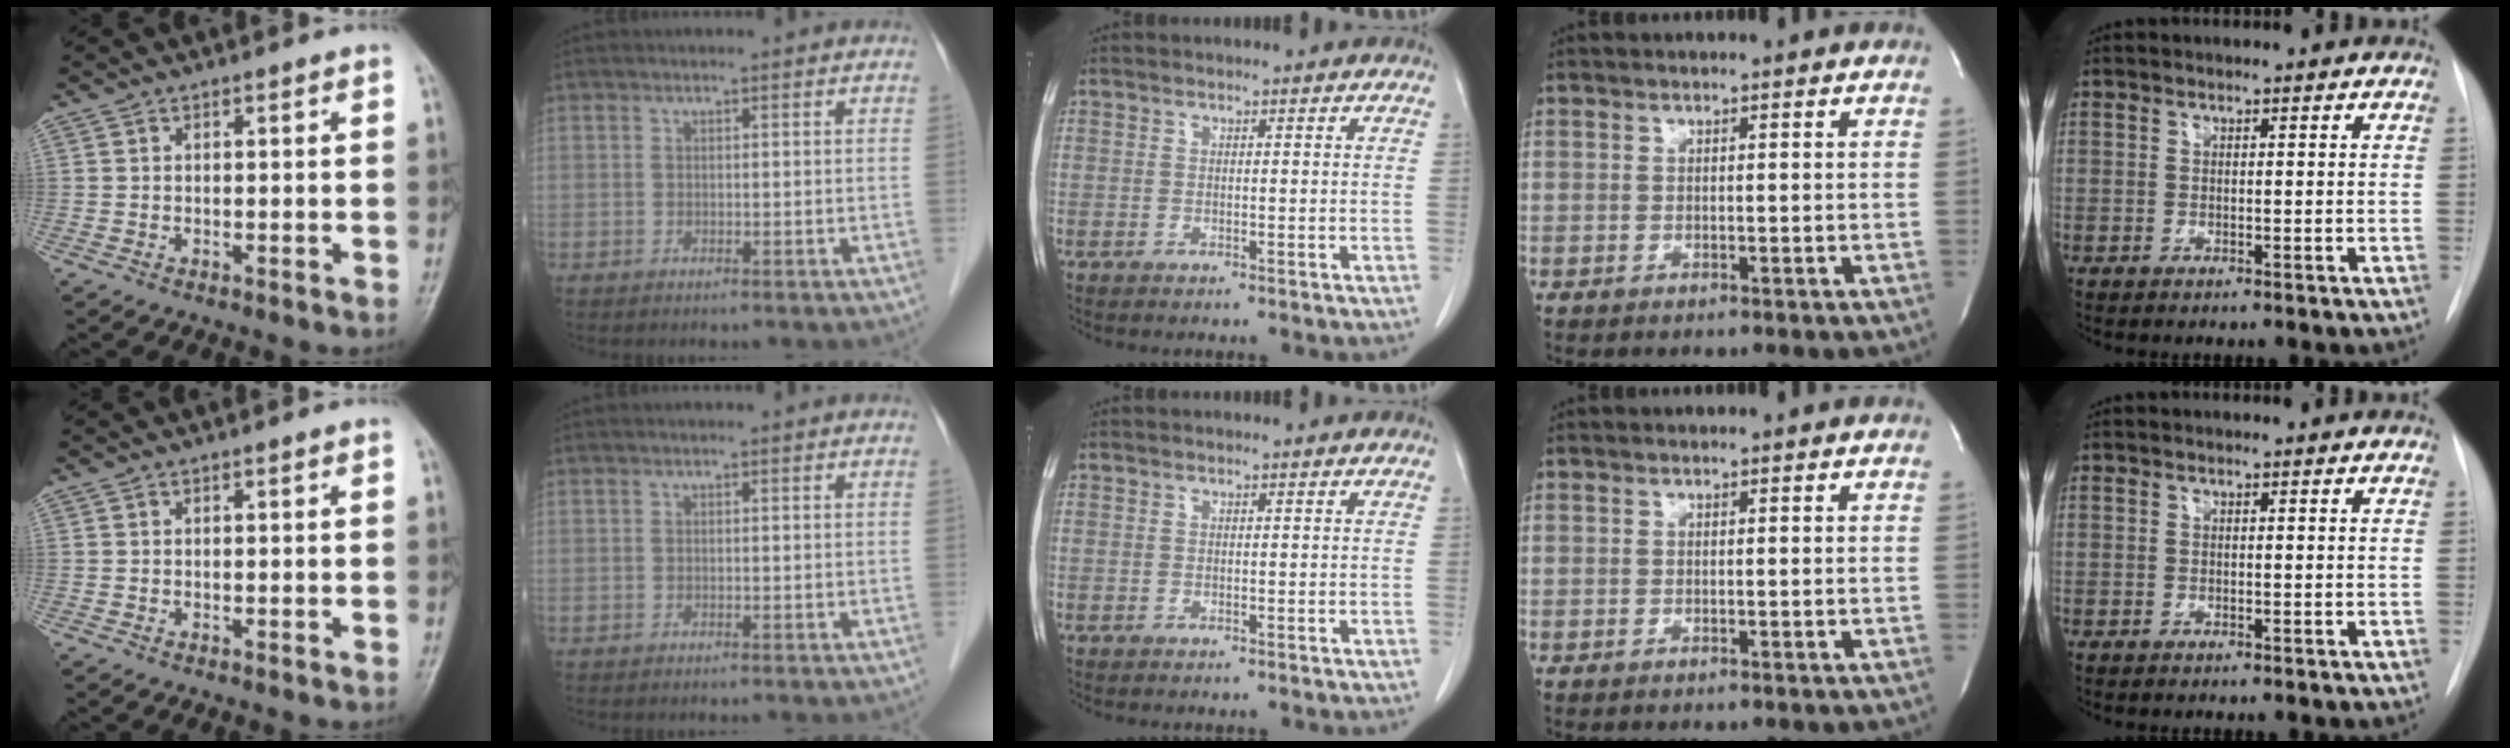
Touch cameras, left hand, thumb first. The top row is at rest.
{}